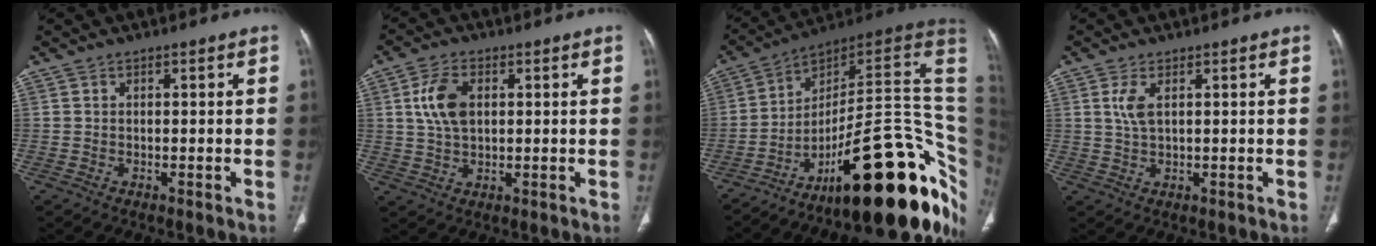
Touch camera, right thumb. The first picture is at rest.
{"total": 7.5, "force": [1.7, 4.4, 5.8], "torque": [-0.113, 0.001, 0.035]}
{"total": 31.1, "force": [-10.3, 9.9, 27.6], "torque": [-0.248, 0.106, -0.148]}
{"total": 3.5, "force": [1.2, 1.3, 3.0], "torque": [-0.073, -0.001, 0.030]}